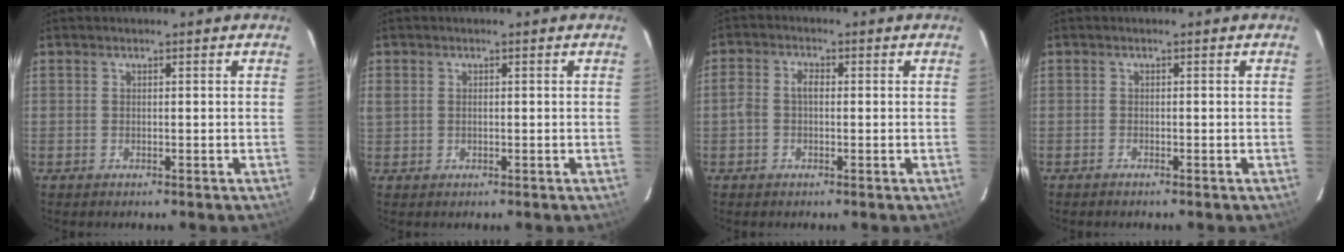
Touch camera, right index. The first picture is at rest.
{"total": 2.0, "force": [0.1, 1.6, 1.1], "torque": [-0.020, -0.002, 0.002]}
{"total": 3.0, "force": [-0.4, 2.0, 2.3], "torque": [-0.045, 0.010, -0.011]}
{"total": 0.6, "force": [-0.6, 0.1, 0.1], "torque": [-0.003, -0.001, -0.012]}